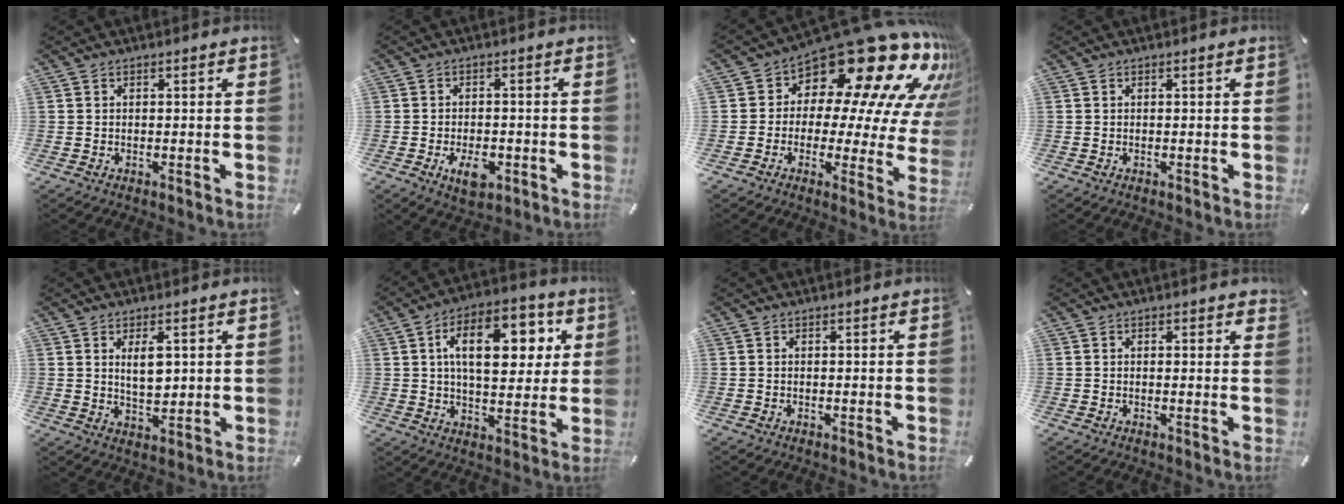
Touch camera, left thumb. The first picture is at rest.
{"total": 5.9, "force": [-2.3, 3.4, 4.2], "torque": [-0.077, 0.004, -0.042]}
{"total": 20.6, "force": [14.5, 8.9, 11.5], "torque": [-0.152, -0.134, 0.237]}
{"total": 0.0}
{"total": 6.0, "force": [1.9, 3.1, 4.8], "torque": [-0.077, -0.005, 0.028]}
{"total": 16.6, "force": [5.0, 9.3, 12.7], "torque": [-0.189, 0.001, 0.081]}
{"total": 0.0}
{"total": 0.7, "force": [0.4, 0.3, 0.4], "torque": [-0.002, -0.001, 0.005]}